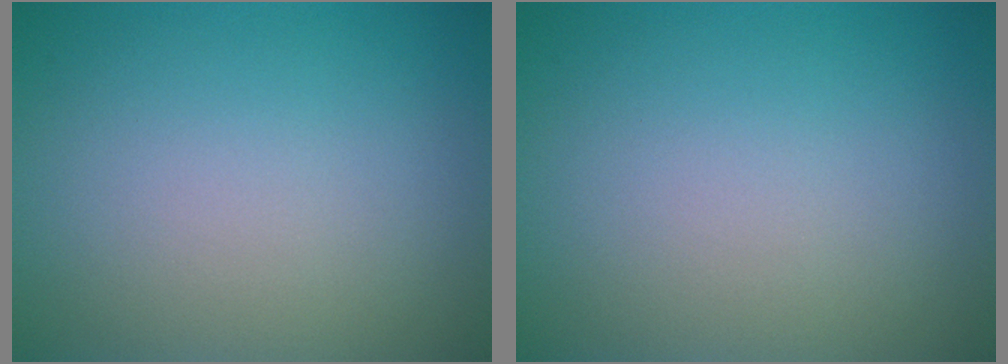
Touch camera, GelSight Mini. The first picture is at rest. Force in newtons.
{"total": 0.0}